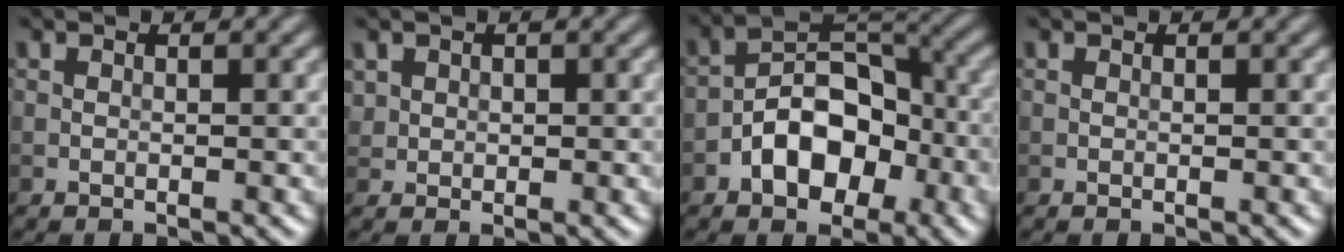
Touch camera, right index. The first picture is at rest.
{"total": 1.0, "force": [0.5, 0.9, 0.0], "torque": [0.001, -0.004, 0.014]}
{"total": 7.2, "force": [-2.8, 4.4, 4.9], "torque": [-0.064, 0.013, -0.053]}
{"total": 0.0}